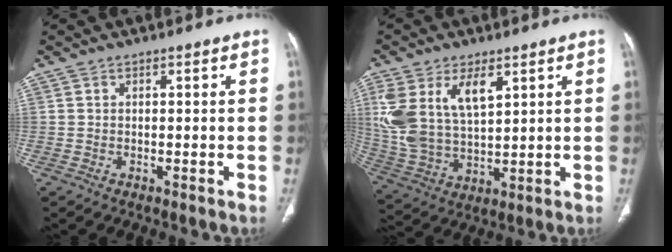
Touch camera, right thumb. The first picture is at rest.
{"total": 14.9, "force": [5.8, 8.0, 11.2], "torque": [-0.228, -0.014, 0.129]}